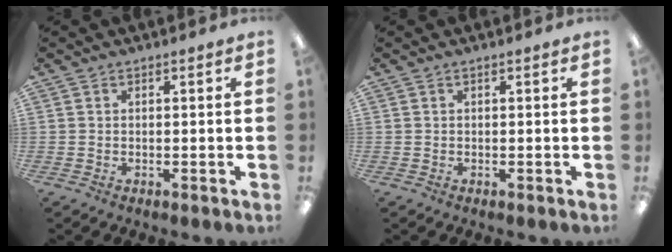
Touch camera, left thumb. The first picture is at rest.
{"total": 0.0}